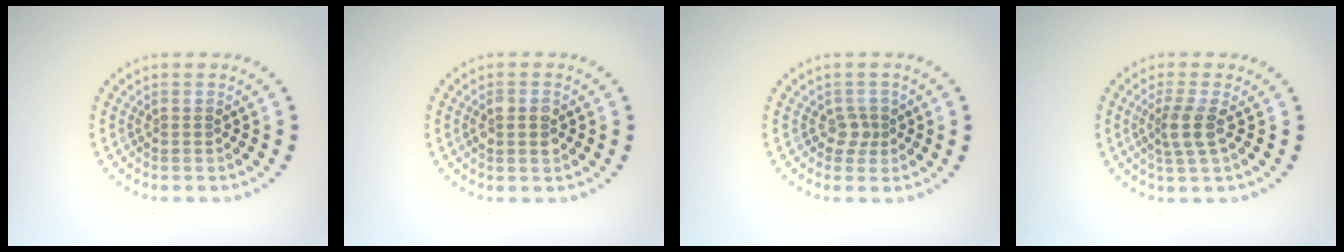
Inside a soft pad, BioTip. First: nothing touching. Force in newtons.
{"total": 1.7, "press": 1.7, "slide": 0.2}
{"total": 1.4, "press": 1.1, "slide": 1.0}
{"total": 2.5, "press": 2.0, "slide": 1.5}